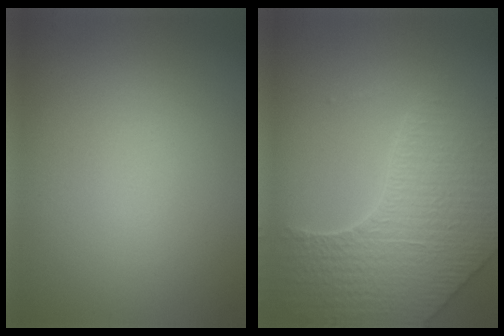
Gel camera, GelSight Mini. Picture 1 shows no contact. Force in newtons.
{"total": 7.6, "press": 5.8, "slide": 4.9}